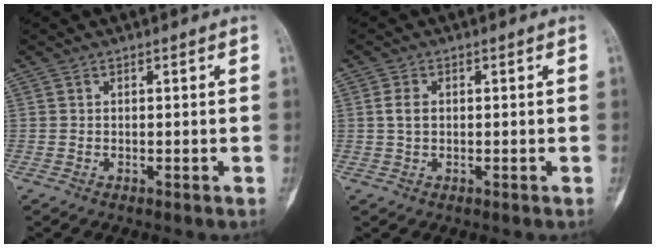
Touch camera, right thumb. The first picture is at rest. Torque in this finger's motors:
{"motor_torque": [0.56, 0.56, 0.67, 0.00, 0.16]}